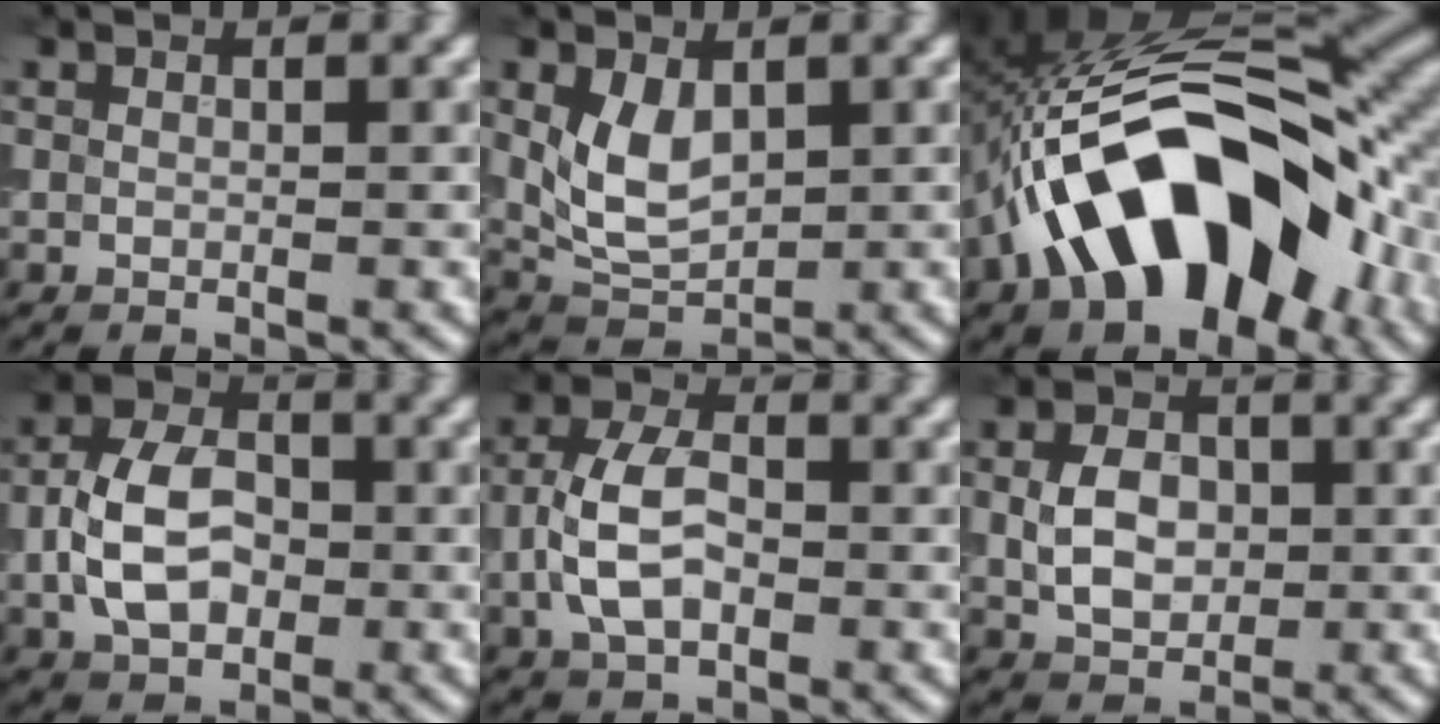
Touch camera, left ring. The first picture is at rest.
{"total": 4.5, "force": [0.8, 2.8, 3.3], "torque": [-0.077, -0.001, 0.023]}
{"total": 15.3, "force": [-5.1, 7.8, 12.1], "torque": [-0.179, 0.025, -0.096]}
{"total": 6.4, "force": [-0.9, 4.4, 4.6], "torque": [-0.090, 0.007, -0.021]}
{"total": 5.5, "force": [-0.9, 3.3, 4.4], "torque": [-0.093, 0.006, -0.024]}
{"total": 4.5, "force": [0.1, 3.3, 3.1], "torque": [-0.064, 0.000, -0.001]}